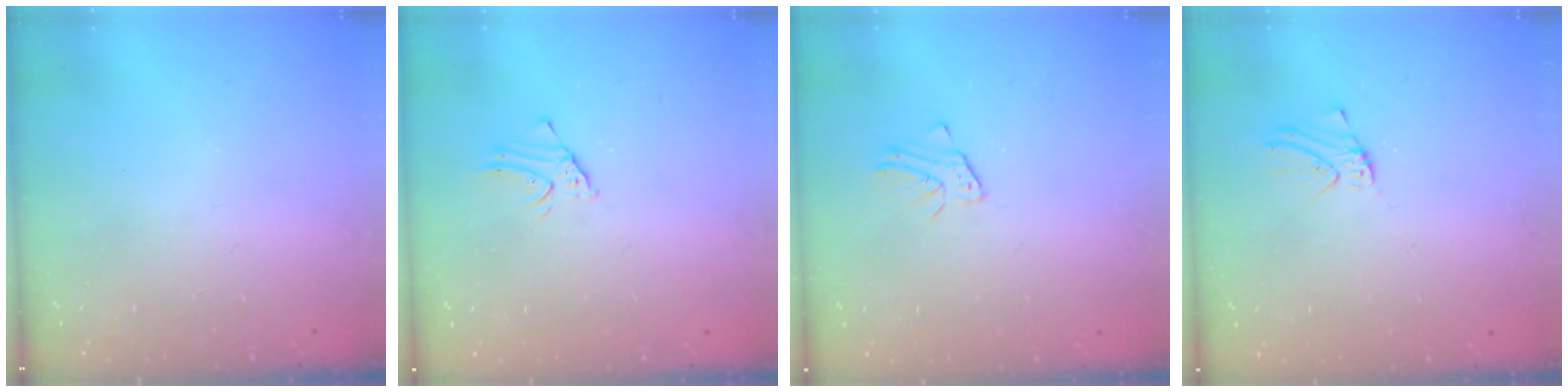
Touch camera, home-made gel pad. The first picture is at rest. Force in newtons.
{"total": 1.5, "press": 1.5, "slide": 0.1}
{"total": 1.7, "press": 1.6, "slide": 0.1}
{"total": 1.0, "press": 1.0, "slide": 0.2}